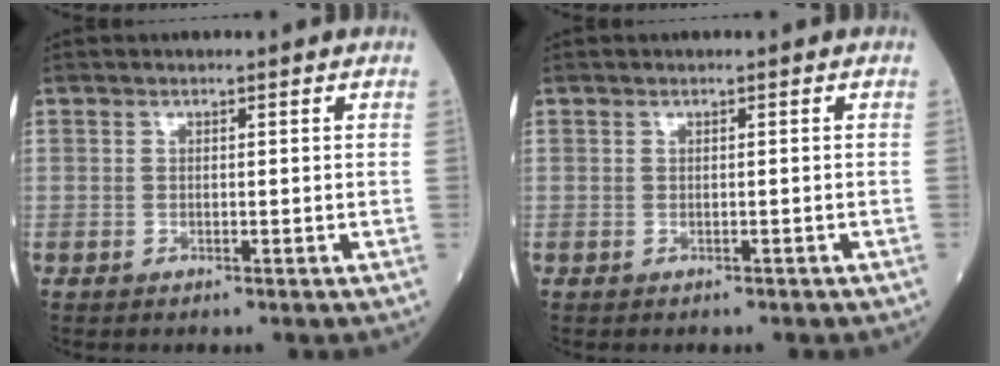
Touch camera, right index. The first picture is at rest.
{"total": 1.3, "force": [-0.8, 0.7, 0.8], "torque": [-0.024, 0.001, -0.002]}